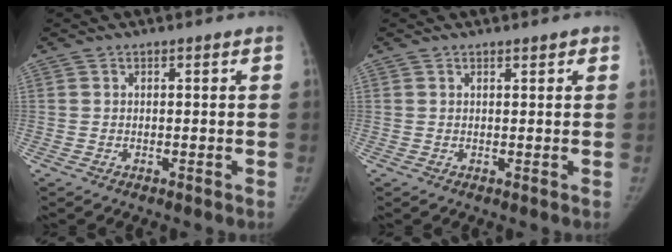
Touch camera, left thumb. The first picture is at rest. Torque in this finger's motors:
{"motor_torque": [-0.40, -0.33, -0.01, 0.37, -0.05]}